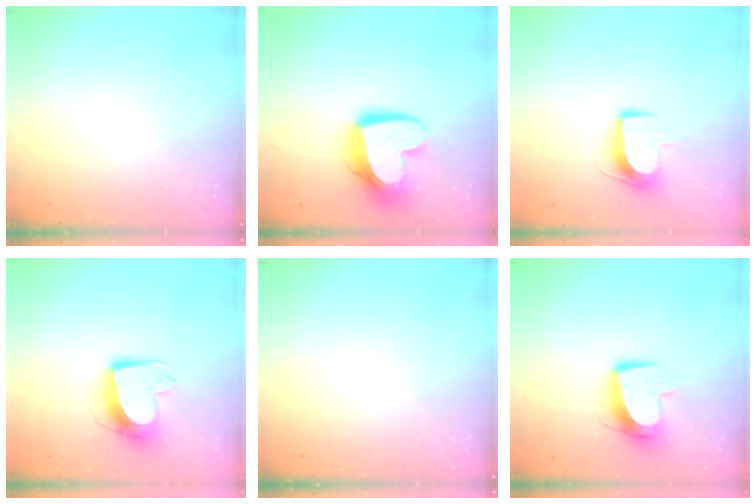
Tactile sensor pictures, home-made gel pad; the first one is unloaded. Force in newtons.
{"total": 14.9, "press": 14.9, "slide": 1.1}
{"total": 9.0, "press": 9.0, "slide": 0.2}
{"total": 11.7, "press": 11.6, "slide": 1.0}
{"total": 0.0}
{"total": 10.6, "press": 10.5, "slide": 1.2}